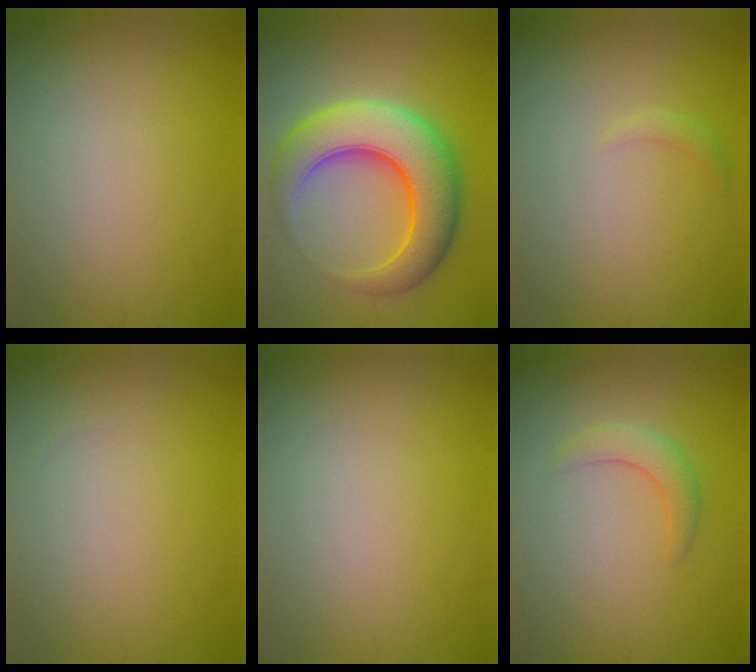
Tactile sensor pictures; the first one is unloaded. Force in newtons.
{"total": 9.4, "press": 9.4, "slide": 0.2}
{"total": 0.8, "press": 0.8, "slide": 0.1}
{"total": 0.0}
{"total": 0.0}
{"total": 2.1, "press": 2.1, "slide": 0.2}